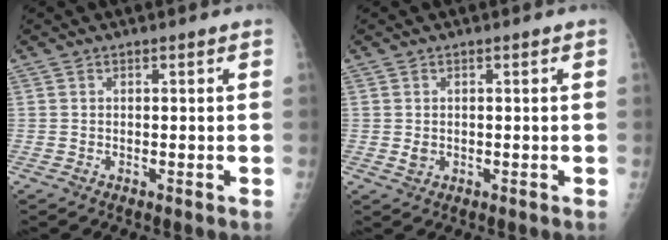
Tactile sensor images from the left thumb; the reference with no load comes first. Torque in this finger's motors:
{"motor_torque": [-0.05, 0.03, 0.17, 0.12, 0.00]}